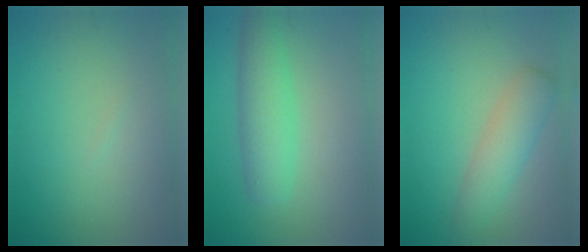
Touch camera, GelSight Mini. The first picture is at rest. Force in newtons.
{"total": 3.7, "press": 3.7, "slide": 0.1}
{"total": 3.2, "press": 3.2, "slide": 0.1}